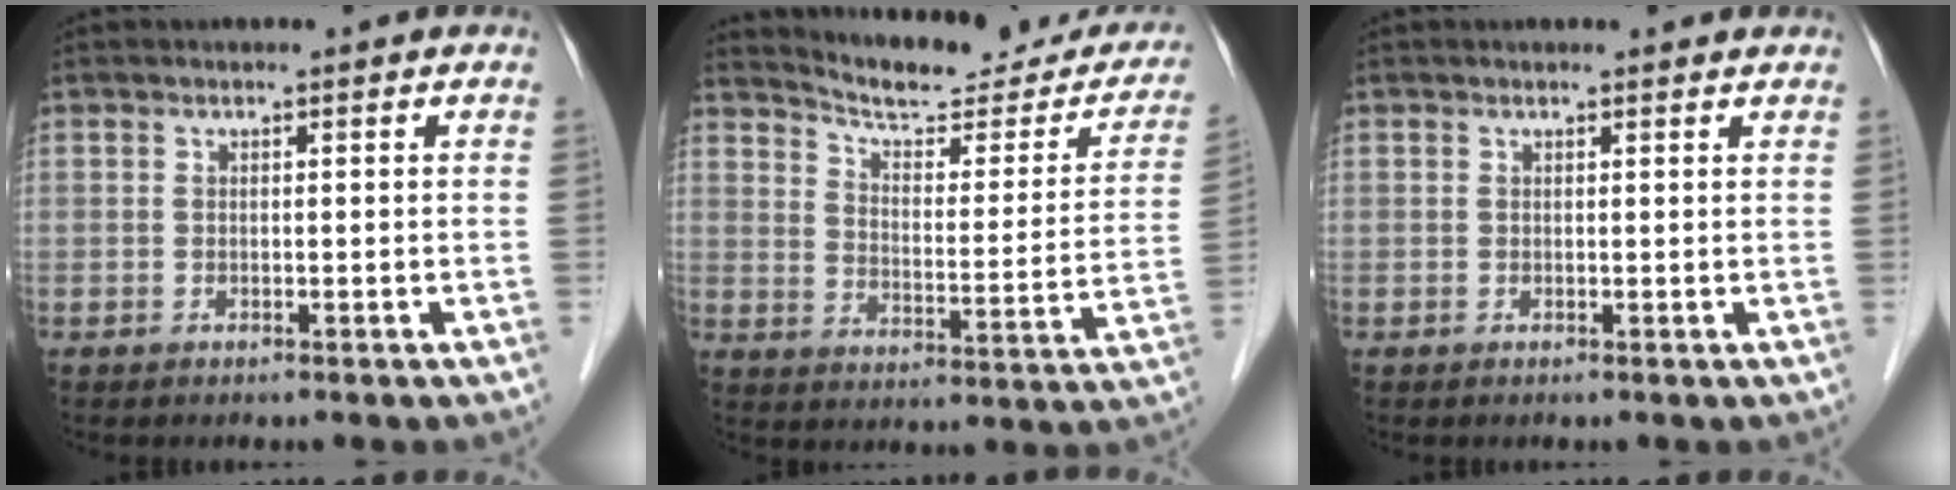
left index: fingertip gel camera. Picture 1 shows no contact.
{"total": 19.9, "force": [18.4, 4.4, 6.1], "torque": [-0.071, -0.041, 0.230]}
{"total": 1.3, "force": [1.3, 0.3, 0.0], "torque": [-0.012, 0.002, 0.009]}